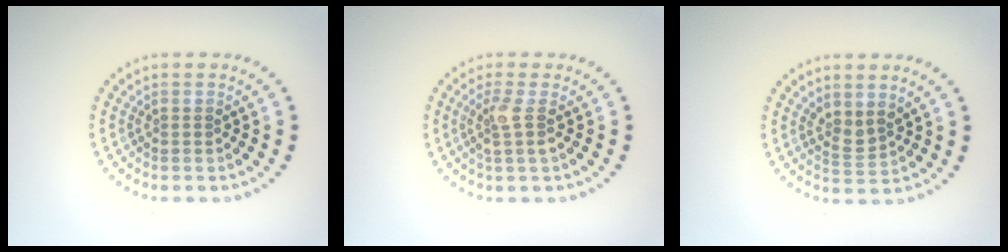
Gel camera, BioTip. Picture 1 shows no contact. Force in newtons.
{"total": 1.8, "press": 1.5, "slide": 1.1}
{"total": 1.9, "press": 1.4, "slide": 1.3}